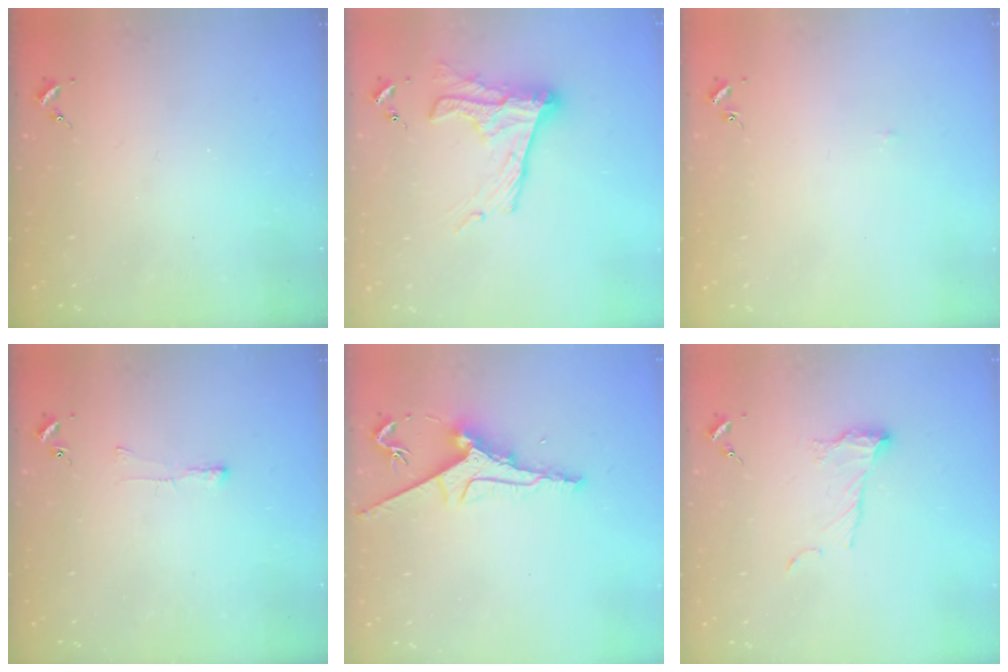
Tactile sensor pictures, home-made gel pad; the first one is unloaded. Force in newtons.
{"total": 15.8, "press": 15.8, "slide": 1.0}
{"total": 1.4, "press": 1.3, "slide": 0.3}
{"total": 3.0, "press": 3.0, "slide": 0.5}
{"total": 9.2, "press": 9.2, "slide": 0.3}
{"total": 8.9, "press": 8.9, "slide": 0.6}